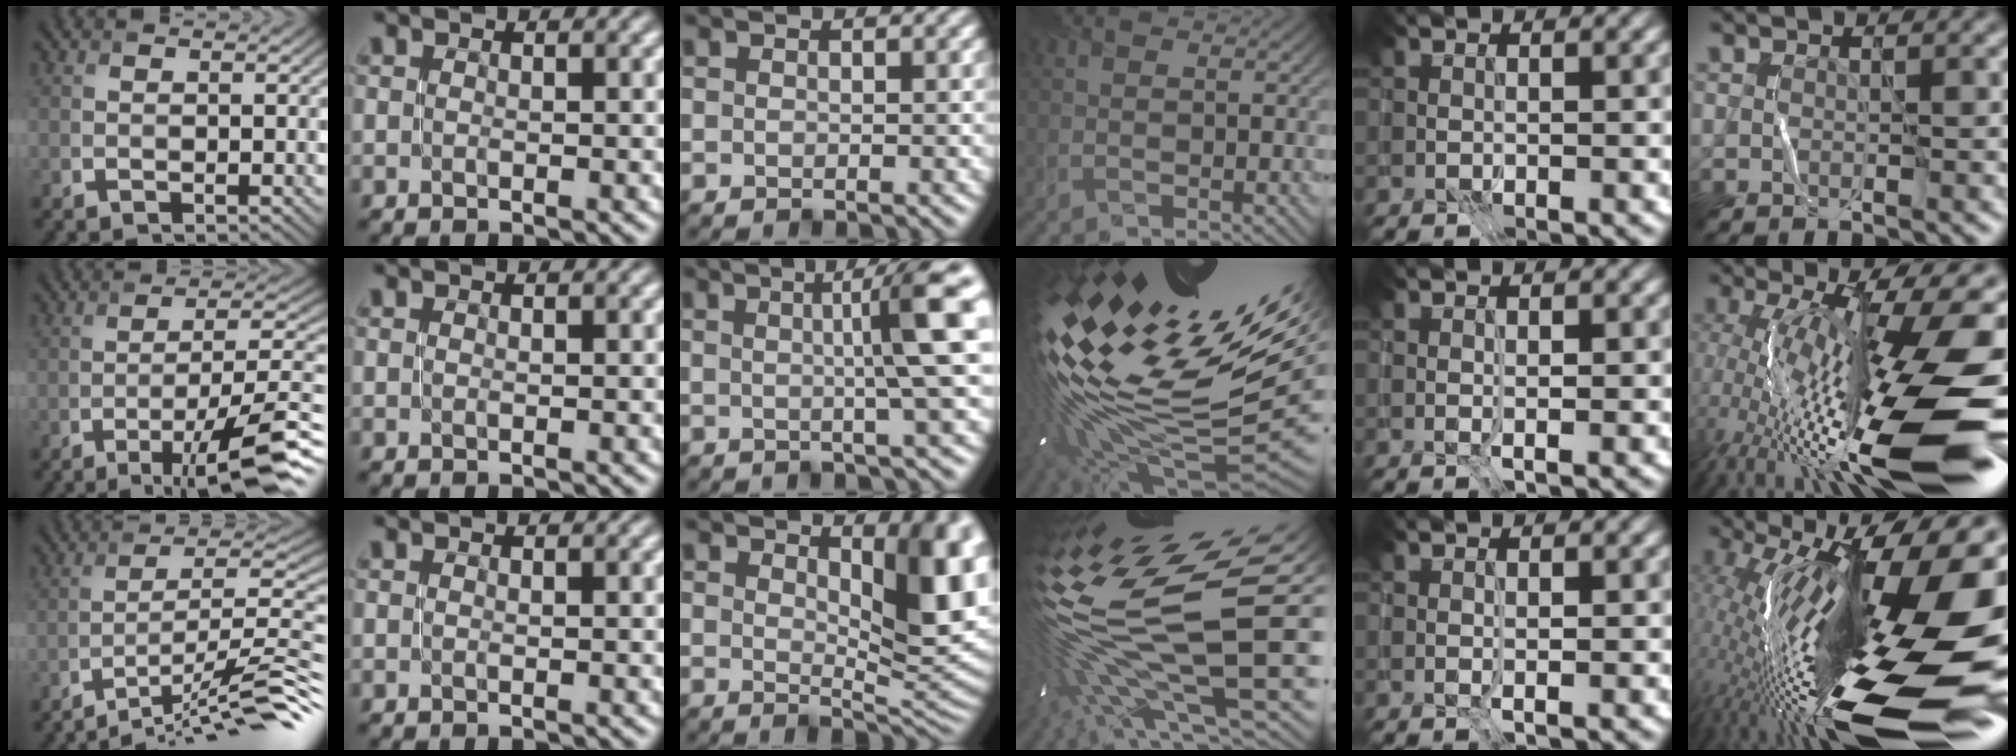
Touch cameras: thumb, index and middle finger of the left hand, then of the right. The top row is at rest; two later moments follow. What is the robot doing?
{"motion": "open", "object": "stapler"}